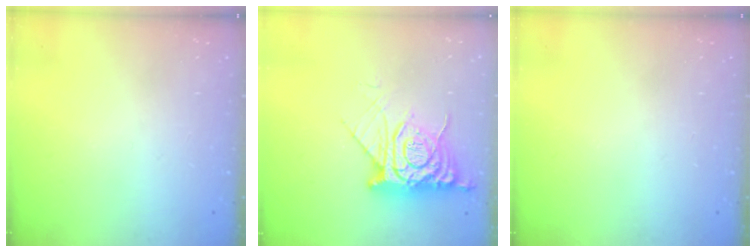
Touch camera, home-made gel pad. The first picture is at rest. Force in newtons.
{"total": 12.2, "press": 12.1, "slide": 1.3}
{"total": 0.0}